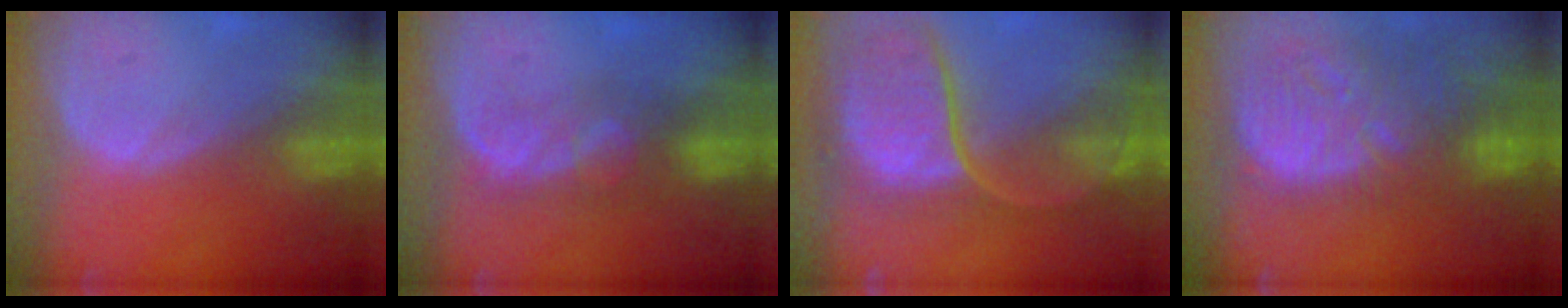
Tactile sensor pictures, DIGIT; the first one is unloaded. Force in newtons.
{"total": 5.2, "press": 5.1, "slide": 1.3}
{"total": 12.0, "press": 9.9, "slide": 6.8}
{"total": 13.4, "press": 11.5, "slide": 7.0}